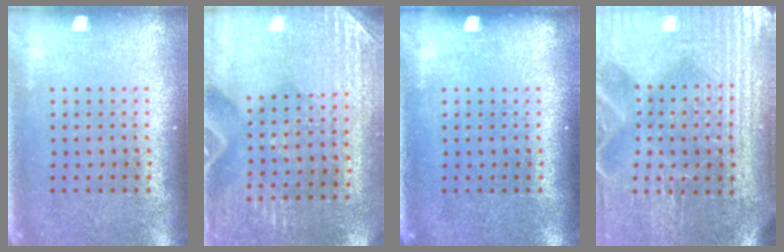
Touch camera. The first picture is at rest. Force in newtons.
{"total": 3.0, "press": 2.8, "slide": 1.0}
{"total": 0.0}
{"total": 4.2, "press": 3.8, "slide": 1.7}